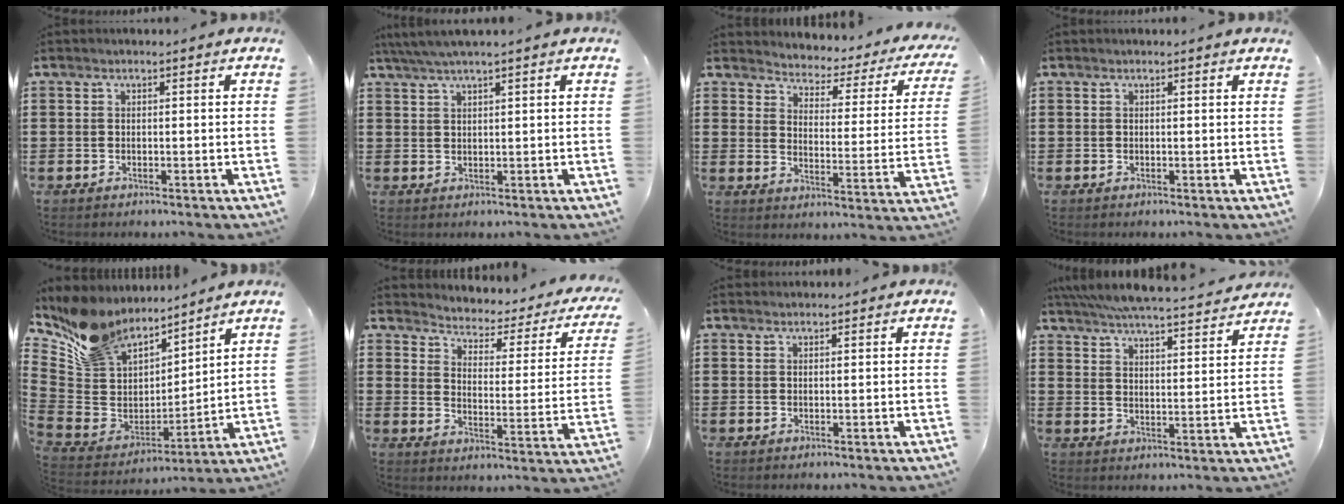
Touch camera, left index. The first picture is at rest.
{"total": 2.6, "force": [2.0, -0.1, 1.7], "torque": [-0.036, 0.002, 0.038]}
{"total": 2.4, "force": [2.3, 0.7, 0.0], "torque": [-0.022, -0.027, 0.029]}
{"total": 0.0}
{"total": 10.0, "force": [8.6, 4.9, 1.3], "torque": [-0.086, -0.058, 0.166]}
{"total": 1.8, "force": [1.6, 0.8, 0.3], "torque": [-0.025, -0.024, 0.015]}
{"total": 0.7, "force": [0.7, 0.1, 0.0], "torque": [-0.003, -0.001, 0.014]}
{"total": 6.0, "force": [5.9, -0.2, 1.4], "torque": [-0.054, -0.042, 0.101]}